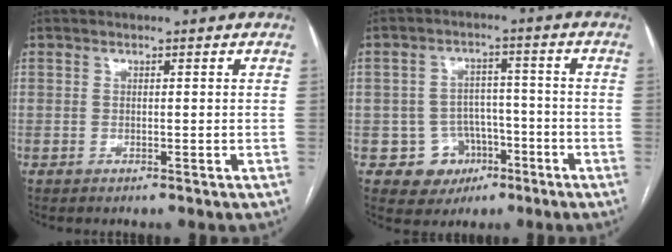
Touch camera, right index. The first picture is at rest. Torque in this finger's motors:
{"motor_torque": [-0.11, -0.16, -0.35, -0.16]}